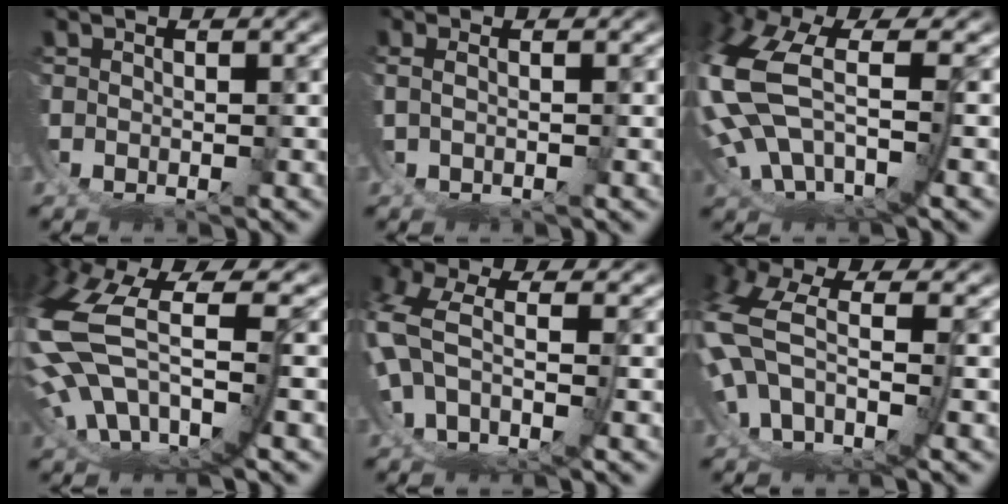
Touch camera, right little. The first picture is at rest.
{"total": 2.0, "force": [0.4, -1.8, 0.7], "torque": [-0.008, 0.006, 0.011]}
{"total": 7.6, "force": [-0.1, 4.2, 6.4], "torque": [-0.172, -0.020, 0.013]}
{"total": 11.1, "force": [-0.5, 7.1, 8.4], "torque": [-0.209, -0.029, 0.002]}
{"total": 5.4, "force": [-1.2, 2.8, 4.5], "torque": [-0.109, -0.022, -0.013]}
{"total": 7.9, "force": [-1.9, 5.3, 5.5], "torque": [-0.146, -0.033, -0.022]}